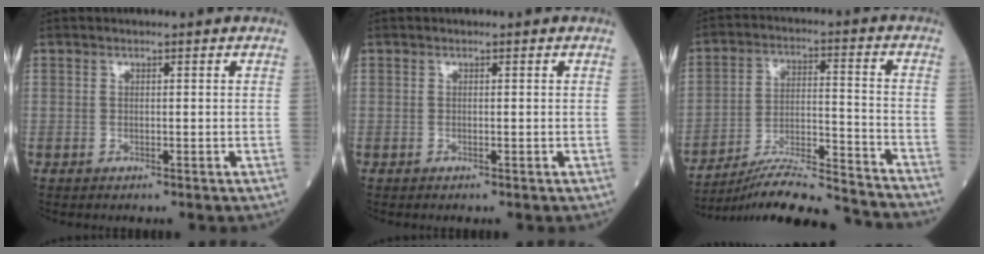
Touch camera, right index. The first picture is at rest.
{"total": 0.0}
{"total": 18.6, "force": [-17.5, 0.2, 6.4], "torque": [-0.112, -0.002, -0.273]}